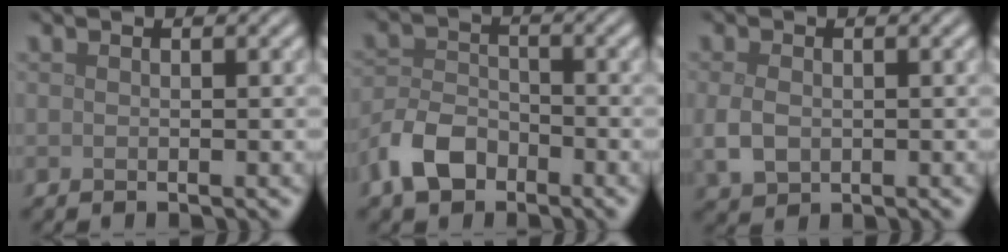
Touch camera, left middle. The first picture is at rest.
{"total": 4.3, "force": [-2.7, 2.5, 2.2], "torque": [-0.041, 0.003, -0.062]}
{"total": 2.6, "force": [-0.2, 1.9, 1.7], "torque": [-0.041, -0.005, -0.002]}